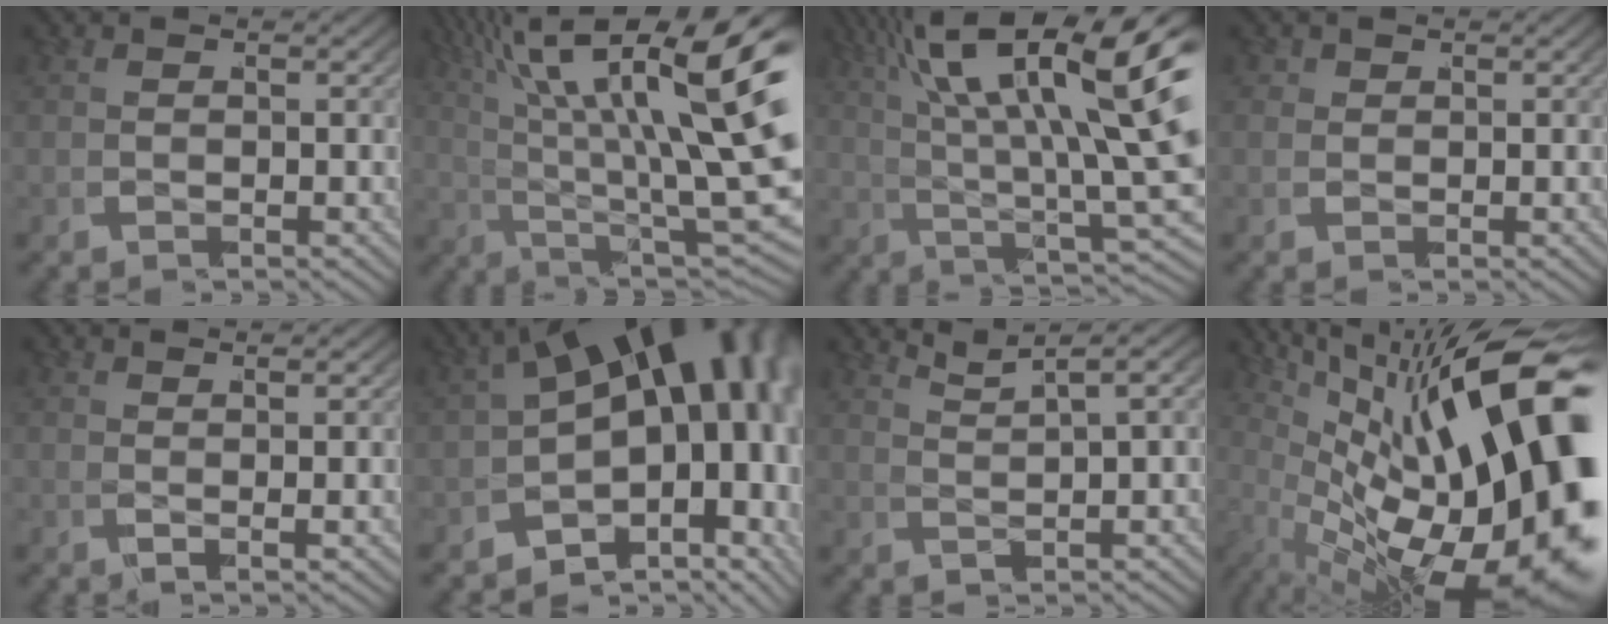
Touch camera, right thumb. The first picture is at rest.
{"total": 13.0, "force": [1.3, 6.4, 11.2], "torque": [-0.180, -0.029, 0.026]}
{"total": 12.2, "force": [2.1, 5.2, 10.8], "torque": [-0.164, -0.012, 0.035]}
{"total": 0.6, "force": [0.4, 0.2, -0.4], "torque": [0.006, -0.002, 0.007]}
{"total": 1.5, "force": [0.9, -0.2, 1.2], "torque": [-0.017, 0.003, 0.011]}
{"total": 18.6, "force": [0.5, 11.4, 14.7], "torque": [-0.215, -0.012, -0.012]}
{"total": 4.1, "force": [3.1, 0.9, 2.6], "torque": [-0.023, 0.017, 0.046]}
{"total": 22.0, "force": [-2.9, 12.6, 17.8], "torque": [-0.296, -0.062, -0.012]}